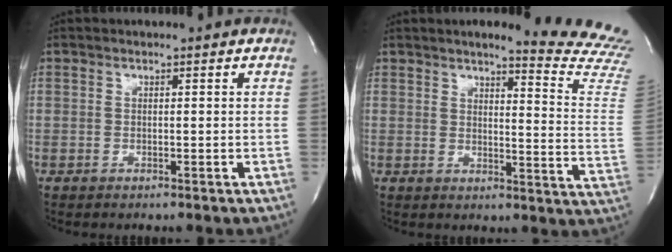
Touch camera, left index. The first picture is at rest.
{"total": 17.0, "force": [16.1, -0.4, 5.4], "torque": [-0.060, -0.137, 0.162]}